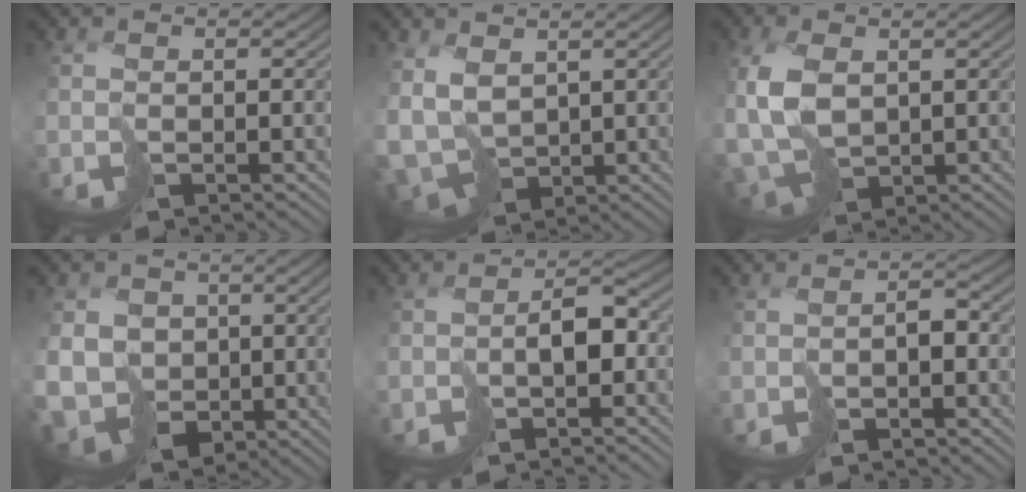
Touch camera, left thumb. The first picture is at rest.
{"total": 6.6, "force": [0.9, 4.7, 4.5], "torque": [-0.130, -0.021, 0.024]}
{"total": 7.9, "force": [0.4, 4.9, 6.2], "torque": [-0.166, -0.001, 0.010]}
{"total": 10.3, "force": [-0.9, 9.3, 4.2], "torque": [-0.122, -0.030, -0.032]}
{"total": 3.2, "force": [-1.9, 1.1, 2.3], "torque": [-0.025, 0.007, -0.037]}
{"total": 2.1, "force": [-1.5, 0.9, 1.1], "torque": [-0.011, 0.000, -0.028]}